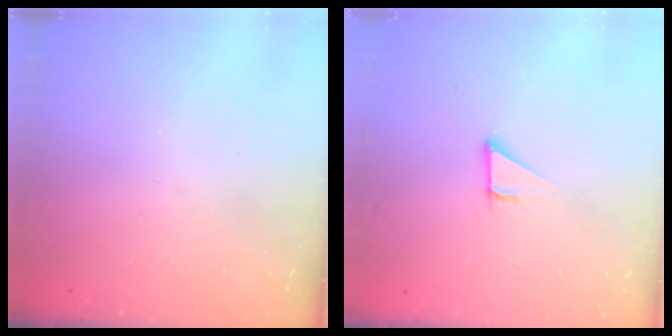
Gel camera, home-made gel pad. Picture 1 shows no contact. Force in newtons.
{"total": 3.5, "press": 3.5, "slide": 0.2}